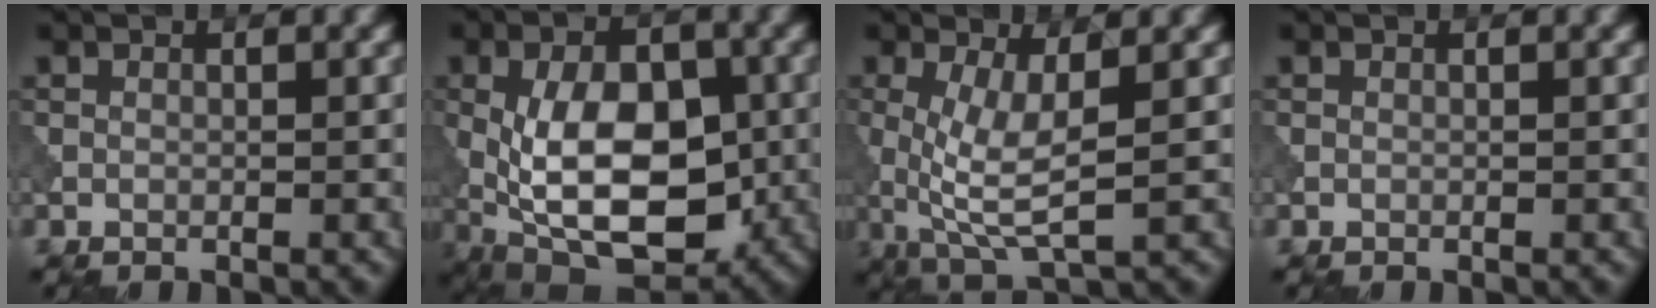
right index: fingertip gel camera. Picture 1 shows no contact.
{"total": 11.5, "force": [-1.2, 6.4, 9.5], "torque": [-0.164, -0.007, -0.019]}
{"total": 5.1, "force": [0.2, 1.5, 4.9], "torque": [-0.105, -0.009, 0.007]}
{"total": 0.0}